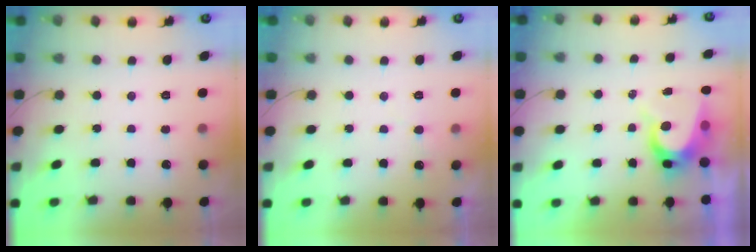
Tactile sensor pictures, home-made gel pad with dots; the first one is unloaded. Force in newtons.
{"total": 5.4, "press": 5.3, "slide": 0.5}
{"total": 6.2, "press": 6.2, "slide": 0.6}